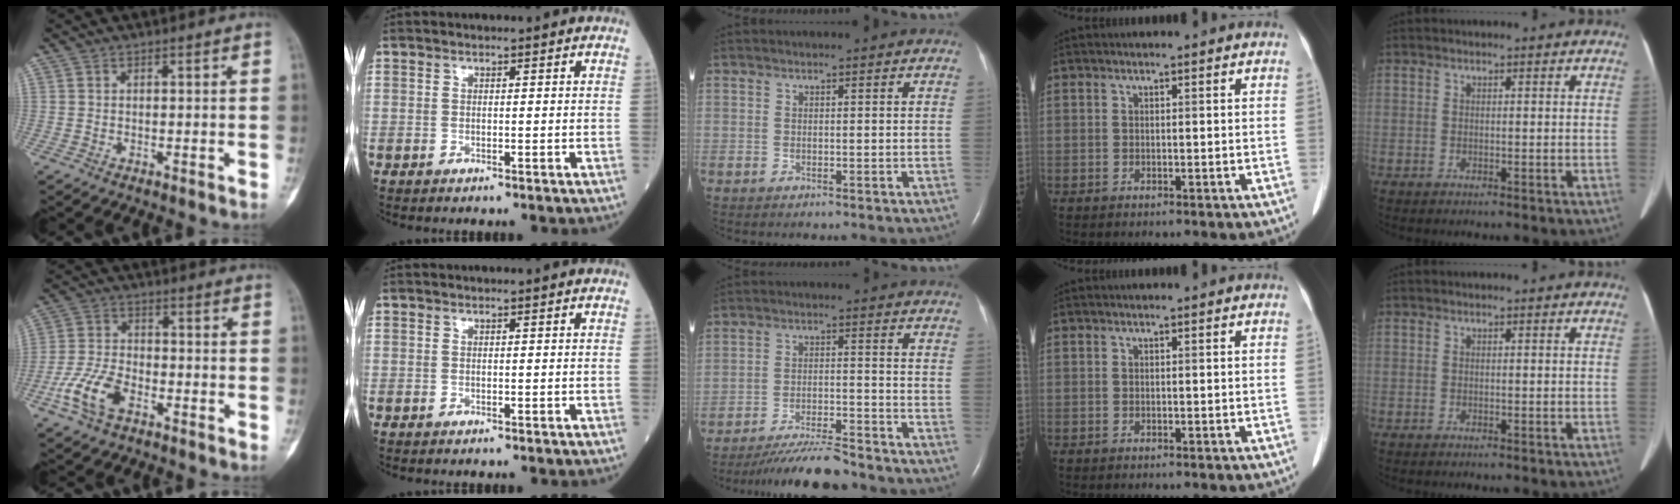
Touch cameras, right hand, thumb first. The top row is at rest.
{"thumb": {"total": 8.9, "force": [-4.4, 4.8, 6.1], "torque": [-0.134, 0.020, -0.087]}, "middle": {"total": 9.6, "force": [-8.9, 0.4, 3.7], "torque": [-0.060, -0.018, -0.149]}}